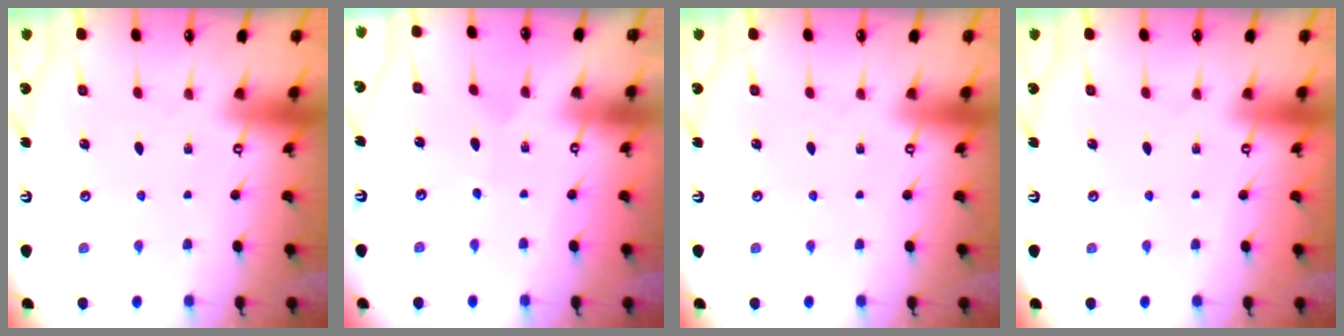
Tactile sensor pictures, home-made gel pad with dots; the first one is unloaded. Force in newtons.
{"total": 2.5, "press": 2.5, "slide": 0.3}
{"total": 0.0}
{"total": 0.0}